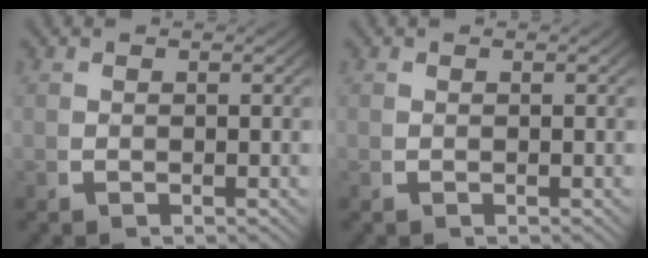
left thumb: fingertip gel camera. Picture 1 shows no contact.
{"total": 0.0}